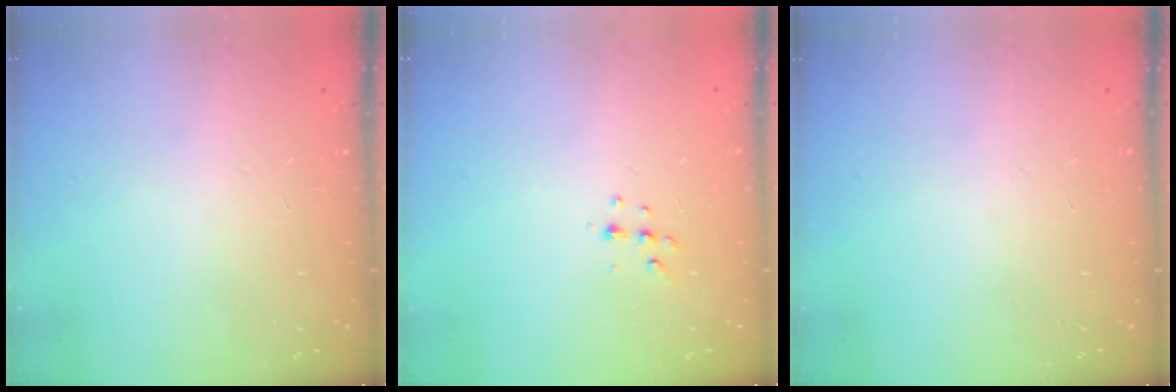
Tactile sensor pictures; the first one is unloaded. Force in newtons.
{"total": 5.6, "press": 5.6, "slide": 0.7}
{"total": 0.0}